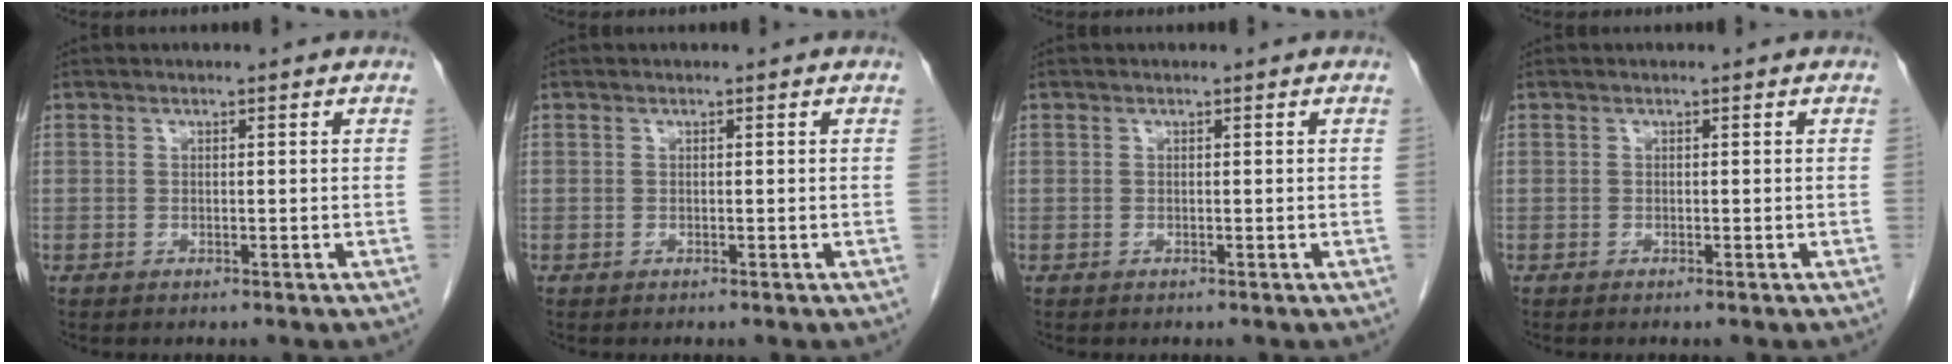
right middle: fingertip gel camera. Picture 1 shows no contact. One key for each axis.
{"total": 0.0}
{"total": 0.0}
{"total": 0.0}